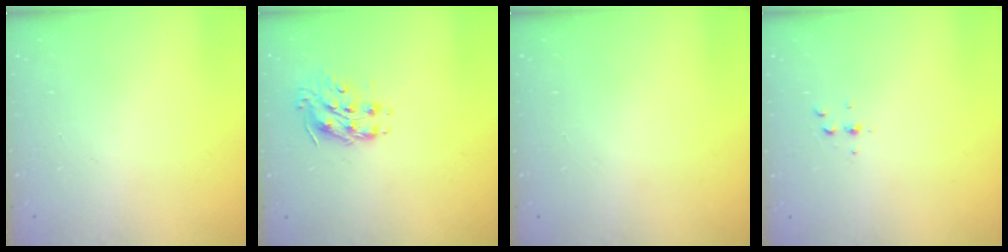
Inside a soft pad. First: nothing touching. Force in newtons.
{"total": 9.0, "press": 9.0, "slide": 0.1}
{"total": 0.0}
{"total": 2.6, "press": 2.6, "slide": 0.3}